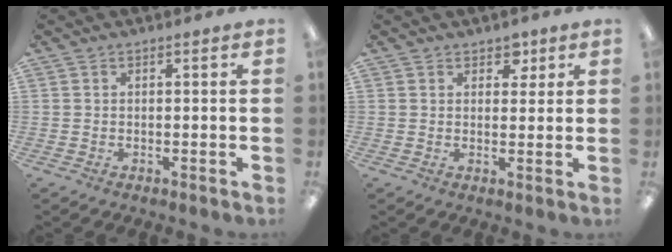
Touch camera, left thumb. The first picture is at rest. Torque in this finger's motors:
{"motor_torque": [-0.35, -0.28, -0.34, -0.06, -0.02]}